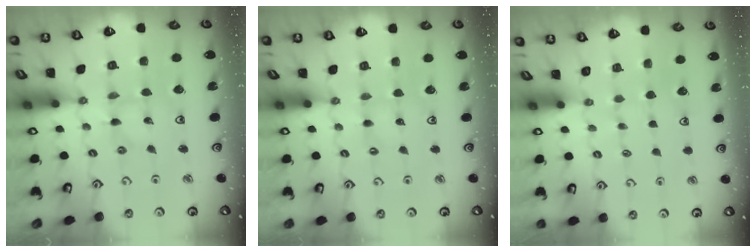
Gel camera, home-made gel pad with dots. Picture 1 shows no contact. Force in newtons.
{"total": 1.1, "press": 1.0, "slide": 0.3}
{"total": 0.6, "press": 0.6, "slide": 0.1}